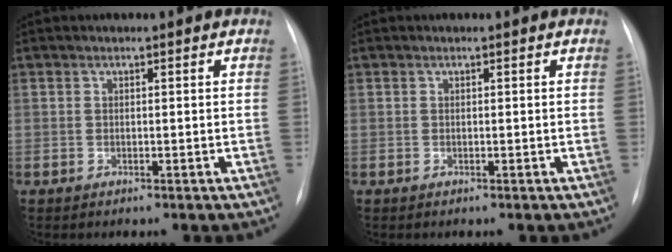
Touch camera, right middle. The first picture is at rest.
{"total": 0.0}